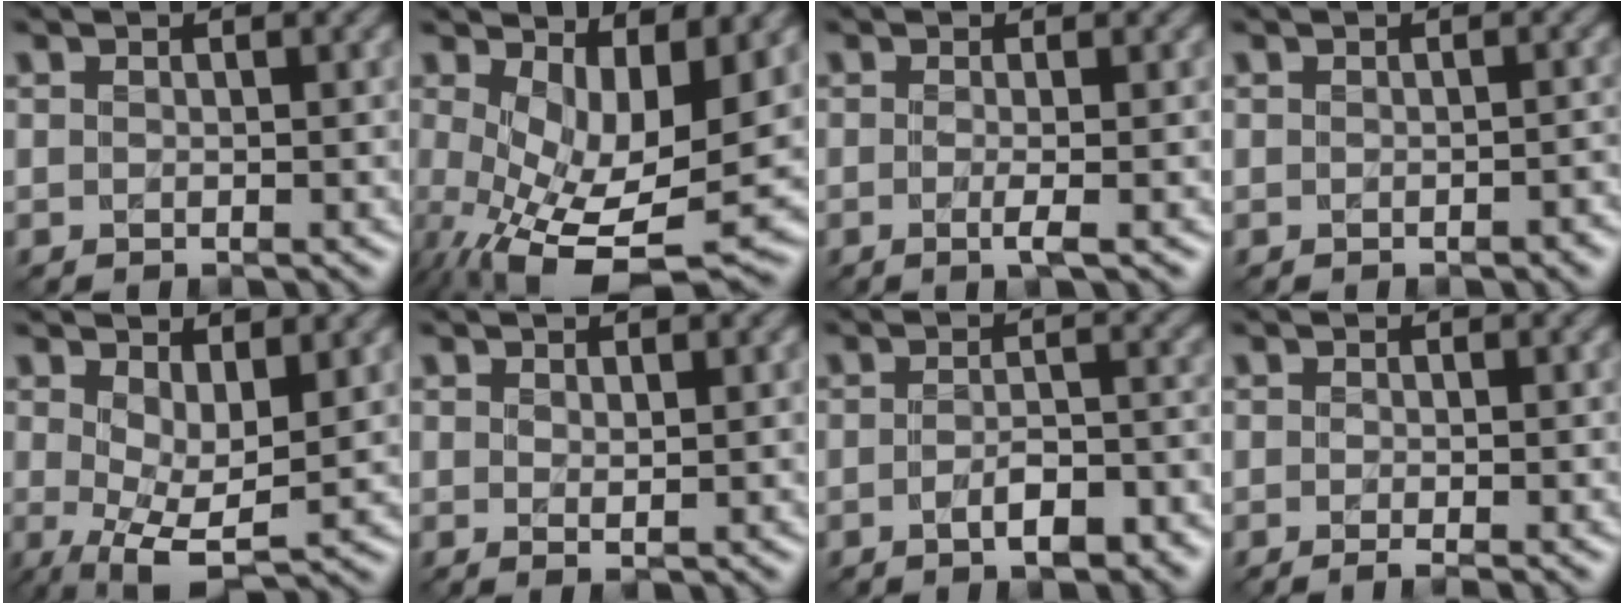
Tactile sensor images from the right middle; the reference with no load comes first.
{"total": 10.7, "force": [-0.6, 4.7, 9.6], "torque": [-0.173, -0.036, 0.004]}
{"total": 1.8, "force": [-0.4, 0.3, 1.7], "torque": [-0.030, -0.007, -0.011]}
{"total": 1.2, "force": [-0.6, 0.5, 0.9], "torque": [-0.019, -0.002, -0.006]}
{"total": 6.0, "force": [0.6, 2.5, 5.4], "torque": [-0.109, -0.012, 0.013]}
{"total": 0.7, "force": [0.4, 0.0, 0.6], "torque": [-0.013, -0.003, 0.009]}
{"total": 4.6, "force": [-2.4, 1.5, 3.6], "torque": [-0.061, 0.001, -0.034]}
{"total": 1.2, "force": [-0.5, 0.2, 1.1], "torque": [-0.017, -0.009, -0.010]}